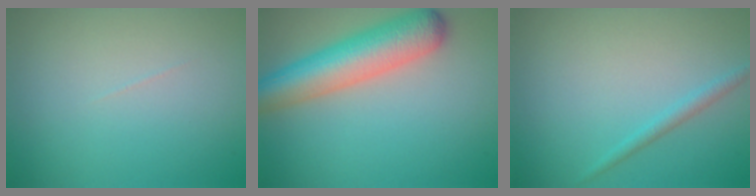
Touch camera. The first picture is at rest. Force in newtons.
{"total": 6.6, "press": 6.6, "slide": 0.3}
{"total": 1.3, "press": 1.3, "slide": 0.0}